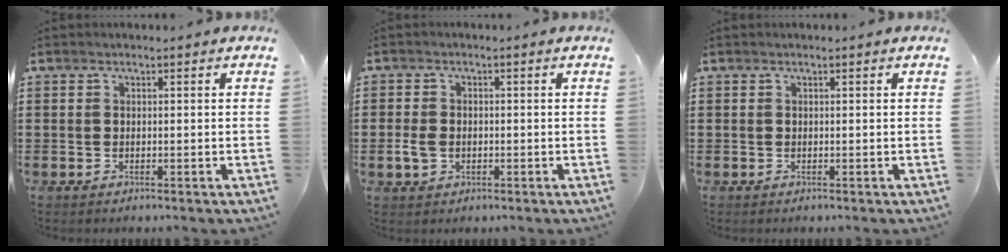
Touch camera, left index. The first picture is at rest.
{"total": 3.1, "force": [-0.6, 2.4, 2.0], "torque": [-0.054, -0.002, -0.014]}
{"total": 0.0}